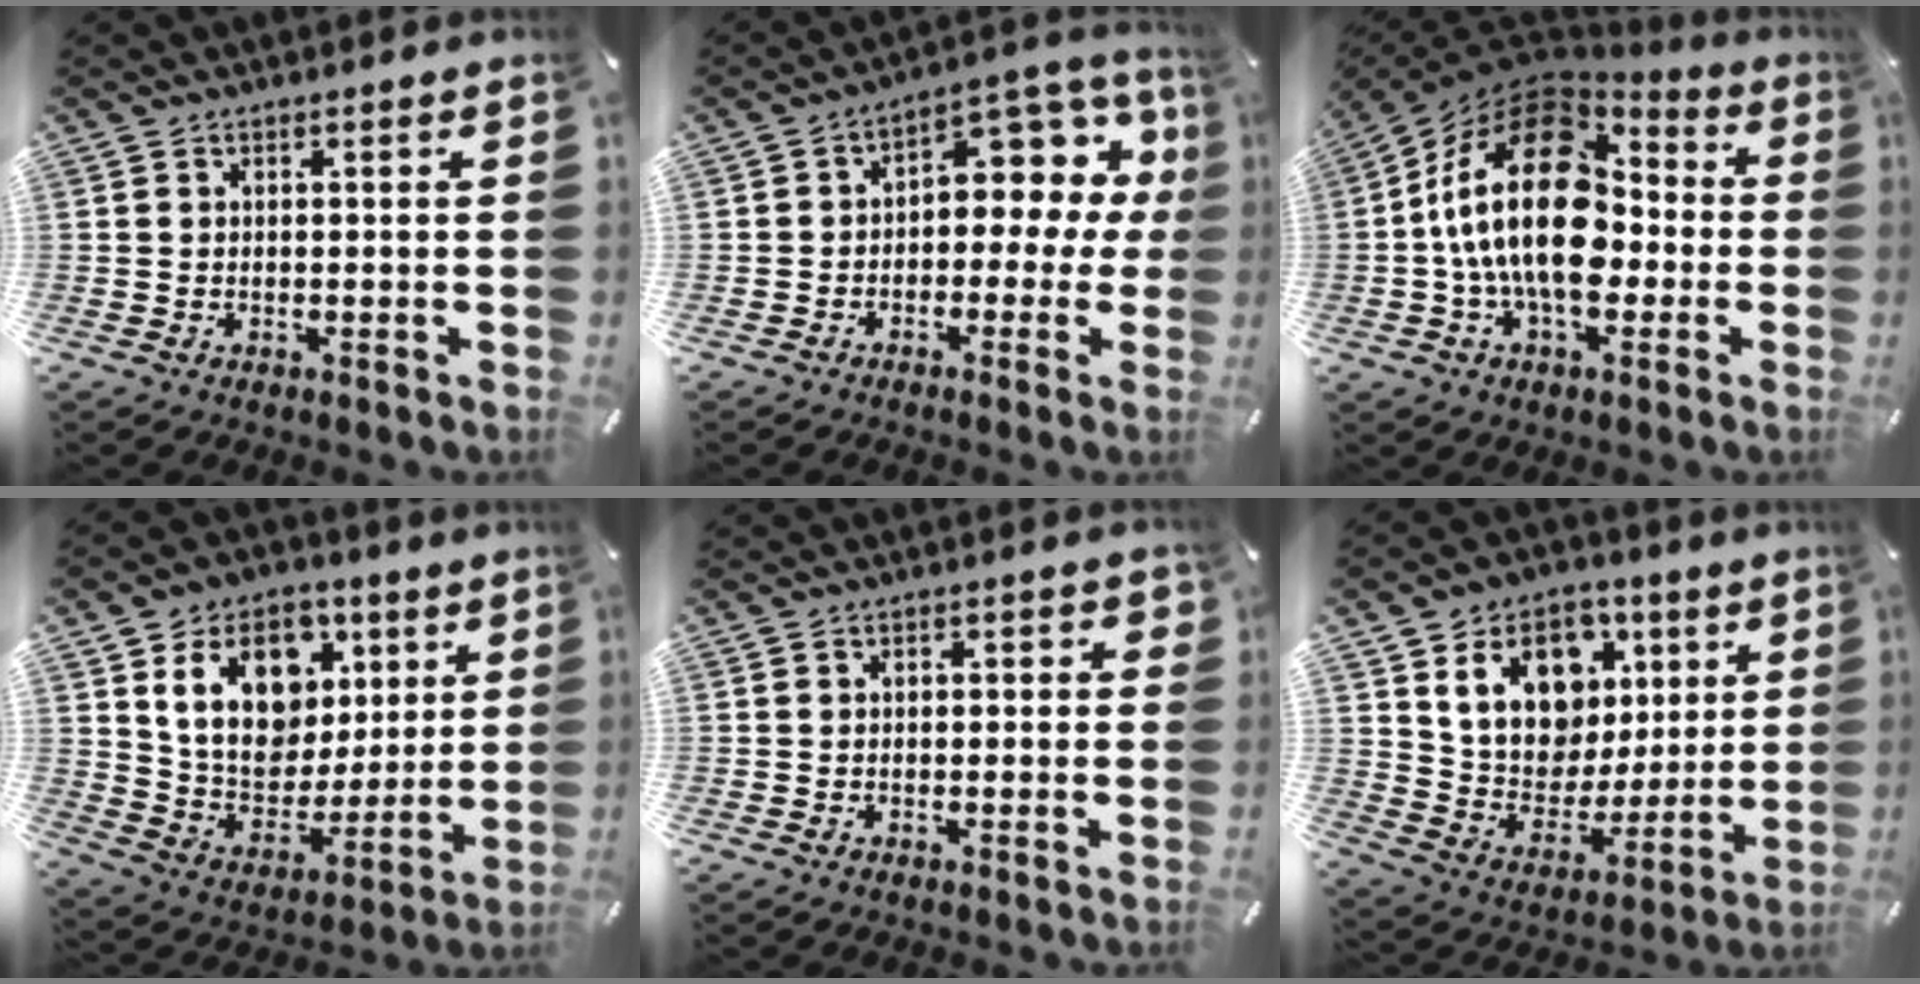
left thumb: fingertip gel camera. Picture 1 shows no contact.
{"total": 9.3, "force": [2.8, 6.0, 6.6], "torque": [-0.084, -0.027, 0.045]}
{"total": 24.3, "force": [-0.5, 15.3, 18.9], "torque": [-0.346, 0.014, -0.010]}
{"total": 18.1, "force": [6.6, 14.1, 9.2], "torque": [-0.158, -0.014, 0.126]}
{"total": 1.6, "force": [-0.7, 0.9, 1.1], "torque": [-0.020, 0.006, -0.015]}
{"total": 16.8, "force": [6.6, 13.5, 7.5], "torque": [-0.116, -0.024, 0.128]}